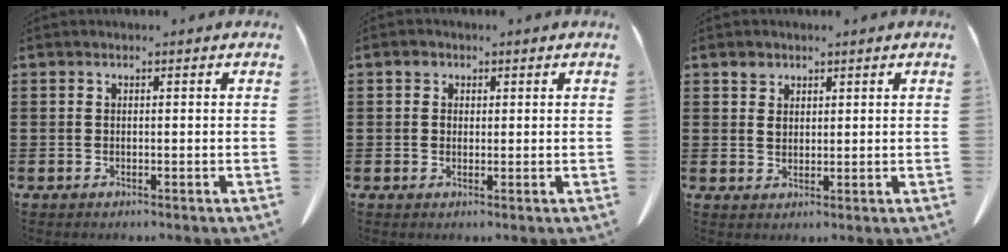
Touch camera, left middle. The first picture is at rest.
{"total": 1.5, "force": [0.8, 1.2, 0.5], "torque": [-0.013, 0.005, 0.016]}
{"total": 2.0, "force": [1.4, 1.2, 0.6], "torque": [-0.015, 0.001, 0.029]}